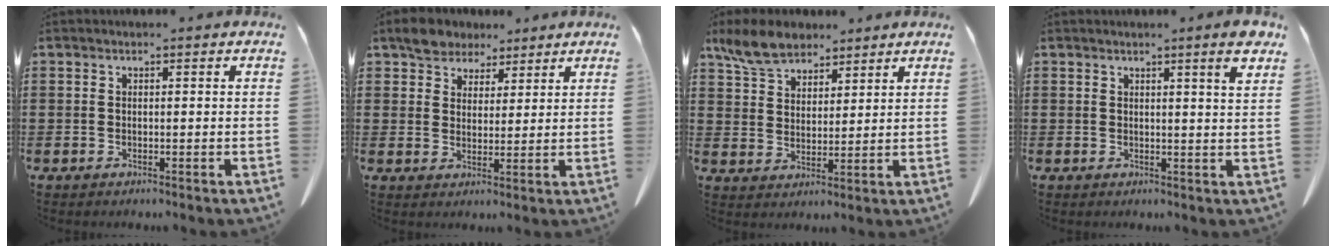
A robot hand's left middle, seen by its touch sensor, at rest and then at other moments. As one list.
[{"total": 5.0, "force": [4.1, 2.8, 0.7], "torque": [-0.025, -0.001, 0.076]}, {"total": 7.3, "force": [6.1, 2.9, 2.7], "torque": [-0.075, -0.003, 0.117]}, {"total": 3.9, "force": [2.9, -0.5, 2.5], "torque": [-0.047, -0.009, 0.050]}]